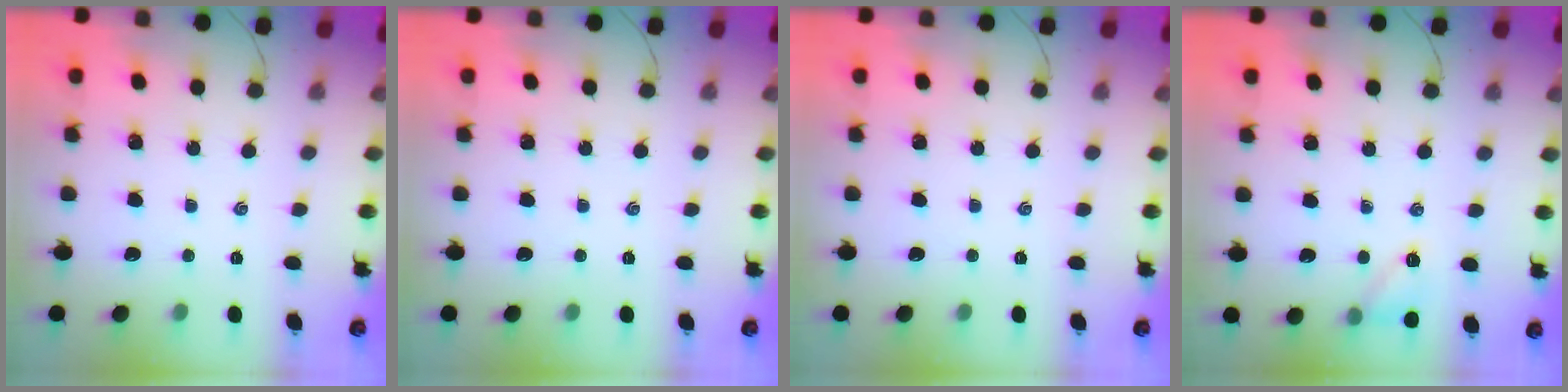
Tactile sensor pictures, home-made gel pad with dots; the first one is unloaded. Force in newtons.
{"total": 0.0}
{"total": 0.0}
{"total": 8.2, "press": 8.0, "slide": 1.7}